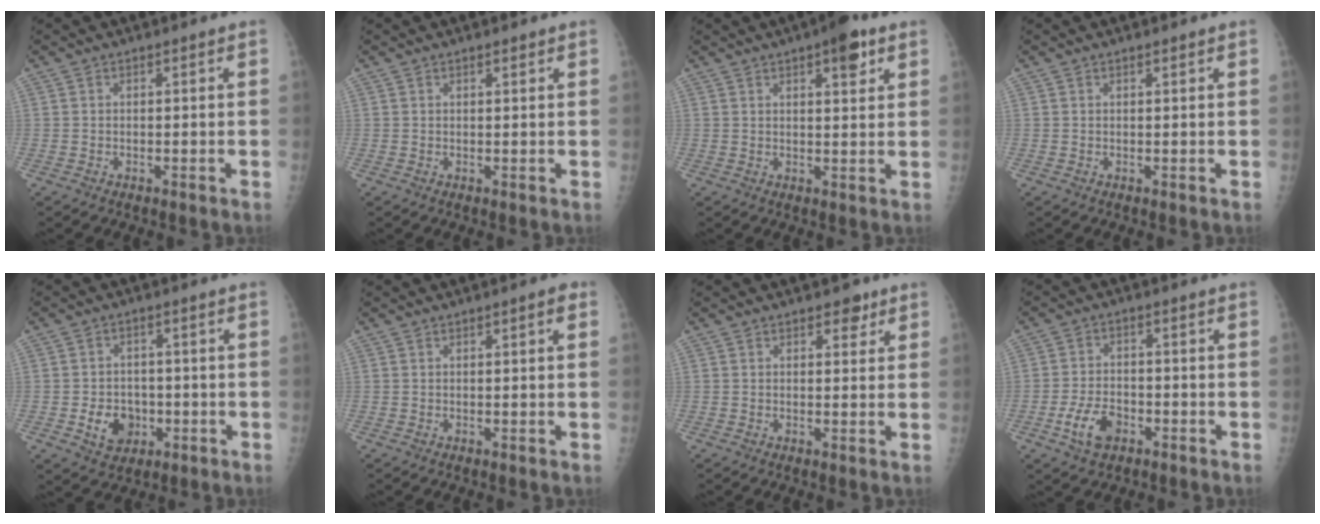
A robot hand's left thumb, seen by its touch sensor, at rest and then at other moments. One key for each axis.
{"total": 1.0, "fx": 0.7, "fy": 0.3, "fz": 0.7, "tx": -0.010, "ty": -0.002, "tz": 0.010}
{"total": 6.8, "fx": 3.6, "fy": 2.3, "fz": 5.2, "tx": -0.057, "ty": -0.011, "tz": 0.045}
{"total": 0.7, "fx": 0.4, "fy": 0.1, "fz": 0.5, "tx": -0.007, "ty": 0.000, "tz": 0.006}
{"total": 7.4, "fx": -1.7, "fy": 6.2, "fz": 3.6, "tx": -0.025, "ty": 0.009, "tz": -0.020}
{"total": 2.1, "fx": 0.8, "fy": 0.4, "fz": 1.9, "tx": -0.024, "ty": 0.002, "tz": 0.009}
{"total": 3.2, "fx": 1.9, "fy": 1.7, "fz": 1.8, "tx": -0.006, "ty": -0.007, "tz": 0.023}
{"total": 6.7, "fx": -3.1, "fy": 4.1, "fz": 4.3, "tx": -0.078, "ty": 0.017, "tz": -0.055}